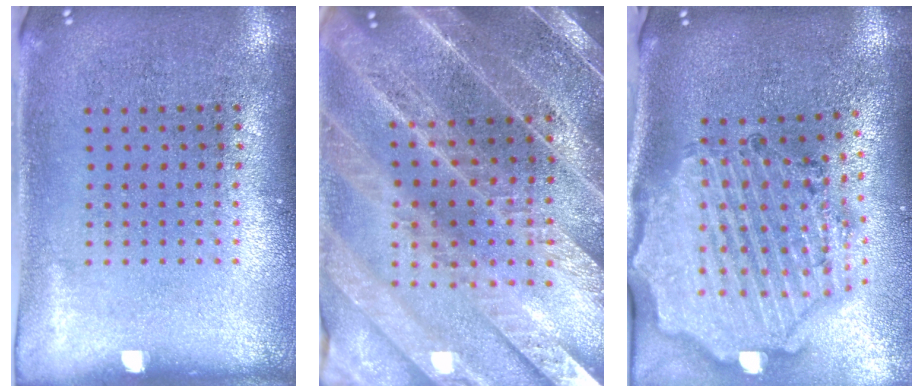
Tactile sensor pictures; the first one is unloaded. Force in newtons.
{"total": 3.6, "press": 3.4, "slide": 1.2}
{"total": 2.9, "press": 2.6, "slide": 1.2}